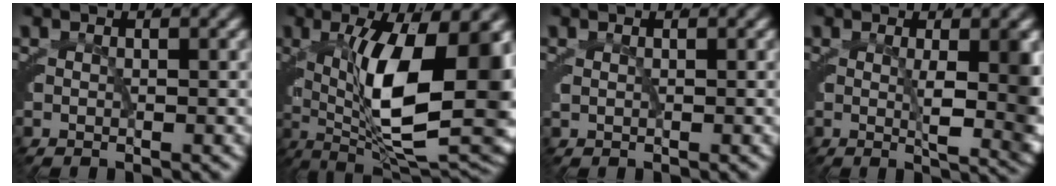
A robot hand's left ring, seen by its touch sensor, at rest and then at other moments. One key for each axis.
{"total": 15.7, "fx": -0.1, "fy": 7.1, "fz": 14.0, "tx": -0.217, "ty": -0.042, "tz": 0.026}
{"total": 0.8, "fx": 0.6, "fy": -0.6, "fz": 0.1, "tx": -0.004, "ty": 0.000, "tz": 0.013}
{"total": 5.5, "fx": 0.3, "fy": 1.2, "fz": 5.3, "tx": -0.056, "ty": -0.009, "tz": 0.004}